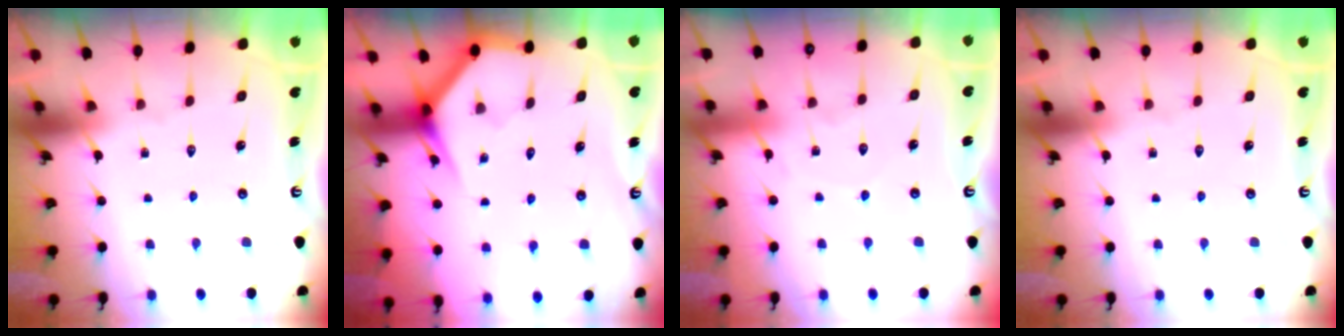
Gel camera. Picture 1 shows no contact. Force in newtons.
{"total": 3.6, "press": 3.5, "slide": 0.3}
{"total": 6.0, "press": 6.0, "slide": 0.7}
{"total": 0.0}